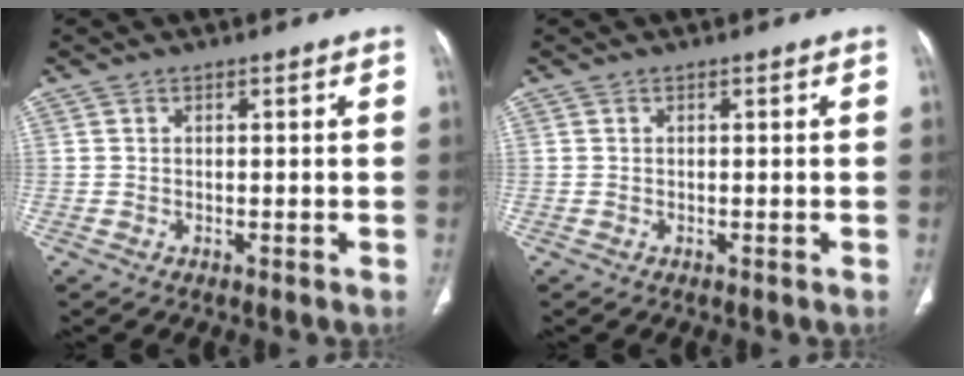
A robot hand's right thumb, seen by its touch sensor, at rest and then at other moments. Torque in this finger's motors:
{"motor_torque": [1.95, 1.95, 0.01, 0.00, 0.00]}